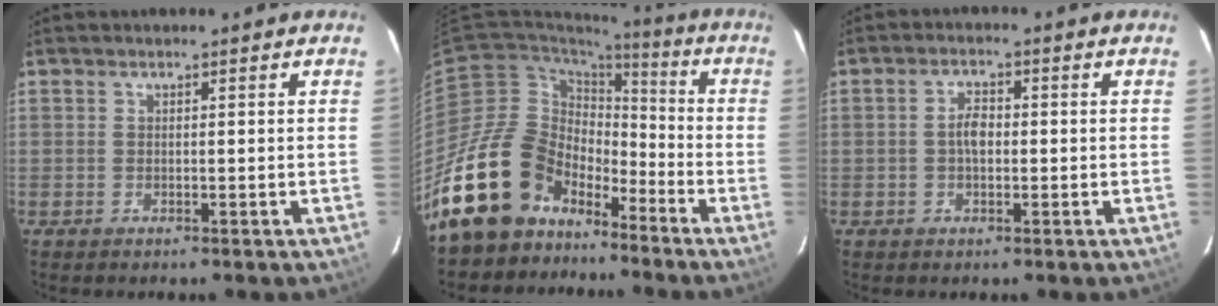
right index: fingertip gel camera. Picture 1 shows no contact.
{"total": 19.0, "force": [-13.4, 11.6, 6.7], "torque": [-0.148, 0.021, -0.226]}
{"total": 3.2, "force": [-0.2, 1.8, 2.6], "torque": [-0.049, 0.007, -0.003]}